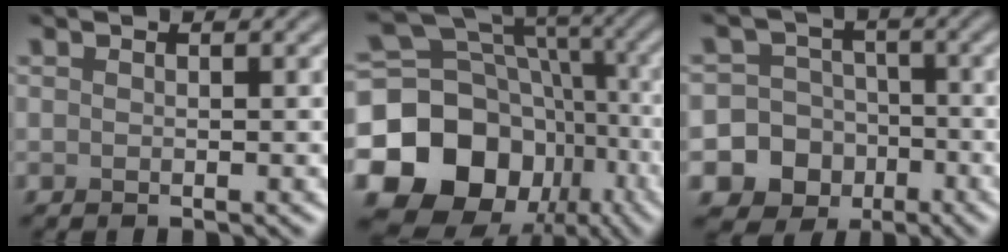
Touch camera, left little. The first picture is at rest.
{"total": 17.8, "force": [-6.1, 14.7, 8.0], "torque": [-0.159, 0.000, -0.116]}
{"total": 13.8, "force": [-5.9, 12.4, 1.6], "torque": [-0.054, -0.032, -0.106]}